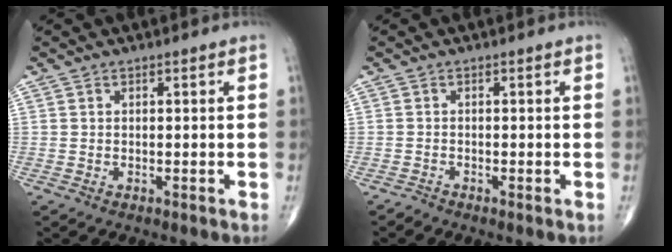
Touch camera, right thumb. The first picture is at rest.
{"total": 0.7, "force": [-0.7, 0.2, 0.3], "torque": [-0.006, -0.003, -0.018]}